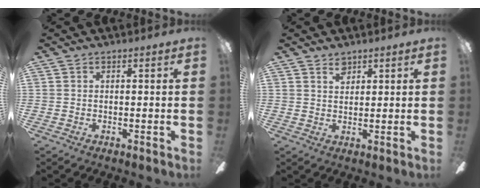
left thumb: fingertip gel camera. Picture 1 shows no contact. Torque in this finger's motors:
{"motor_torque": [0.05, 0.04, -0.20, 0.00, -0.03]}